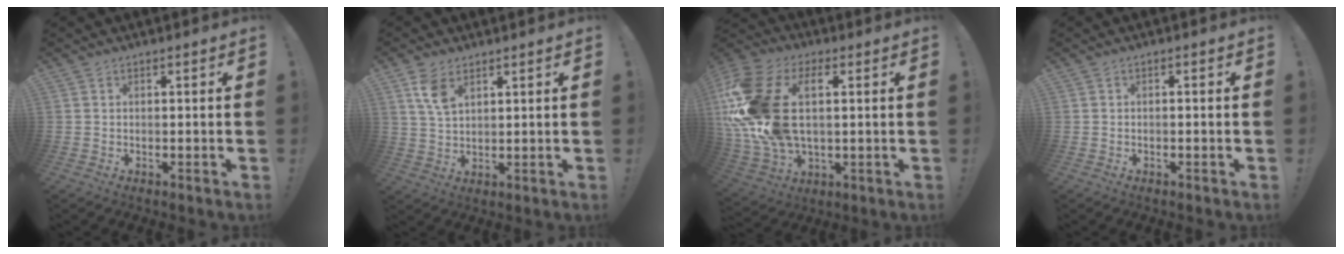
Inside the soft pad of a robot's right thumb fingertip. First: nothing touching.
{"total": 6.4, "force": [3.5, 3.3, 4.2], "torque": [-0.074, -0.013, 0.066]}
{"total": 23.8, "force": [3.8, 15.2, 17.9], "torque": [-0.352, -0.001, 0.072]}
{"total": 0.8, "force": [-0.6, -0.3, 0.4], "torque": [-0.006, -0.001, -0.011]}